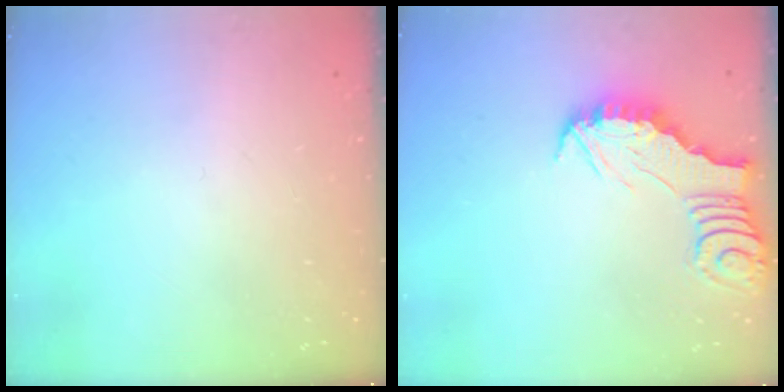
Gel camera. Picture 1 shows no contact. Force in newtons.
{"total": 2.5, "press": 2.5, "slide": 0.2}